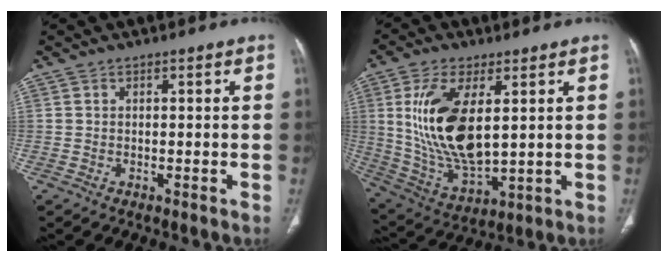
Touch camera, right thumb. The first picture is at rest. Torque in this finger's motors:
{"motor_torque": [-0.89, 1.90, 1.41, 0.83, 0.52]}